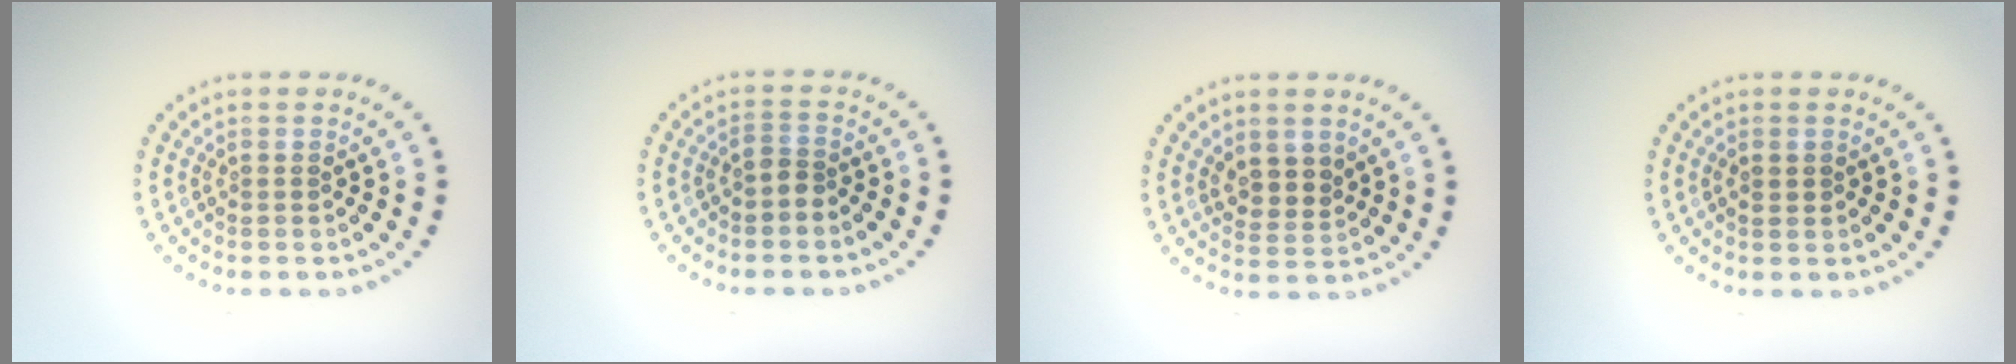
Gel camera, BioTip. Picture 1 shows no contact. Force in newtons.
{"total": 1.5, "press": 1.2, "slide": 0.9}
{"total": 2.2, "press": 2.0, "slide": 0.9}
{"total": 0.5, "press": 0.5, "slide": 0.2}